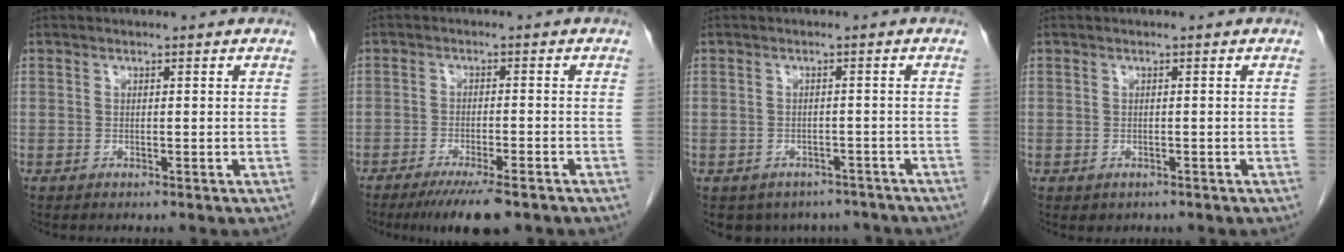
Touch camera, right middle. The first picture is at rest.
{"total": 7.8, "force": [-5.7, 1.1, 5.2], "torque": [-0.080, -0.017, -0.087]}
{"total": 7.9, "force": [-6.6, 4.2, 1.0], "torque": [-0.006, 0.009, -0.072]}
{"total": 0.7, "force": [-0.4, 0.6, 0.3], "torque": [-0.010, -0.002, 0.002]}